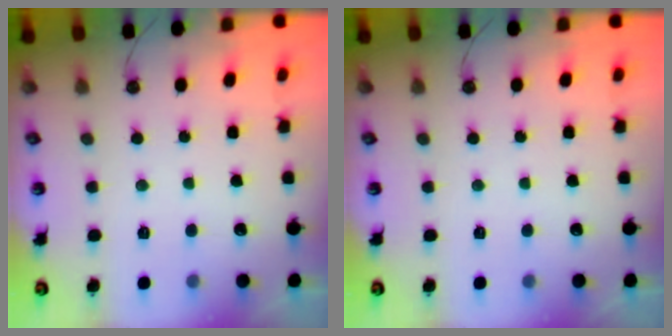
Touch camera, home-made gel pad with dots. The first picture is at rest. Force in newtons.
{"total": 0.0}